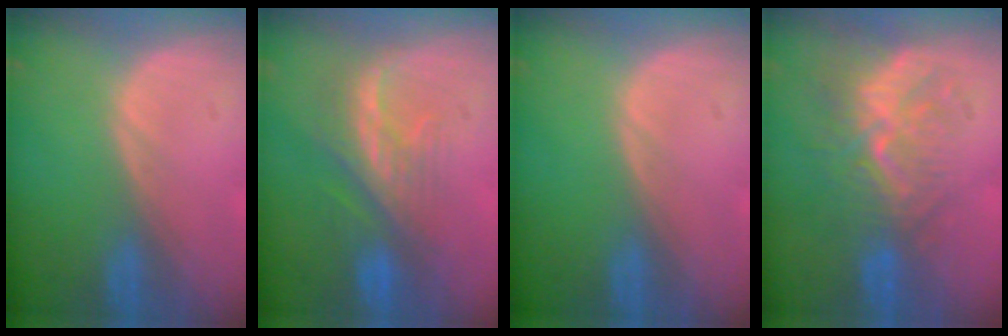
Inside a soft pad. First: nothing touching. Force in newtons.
{"total": 8.1, "press": 7.4, "slide": 3.3}
{"total": 0.0}
{"total": 9.8, "press": 8.5, "slide": 4.8}